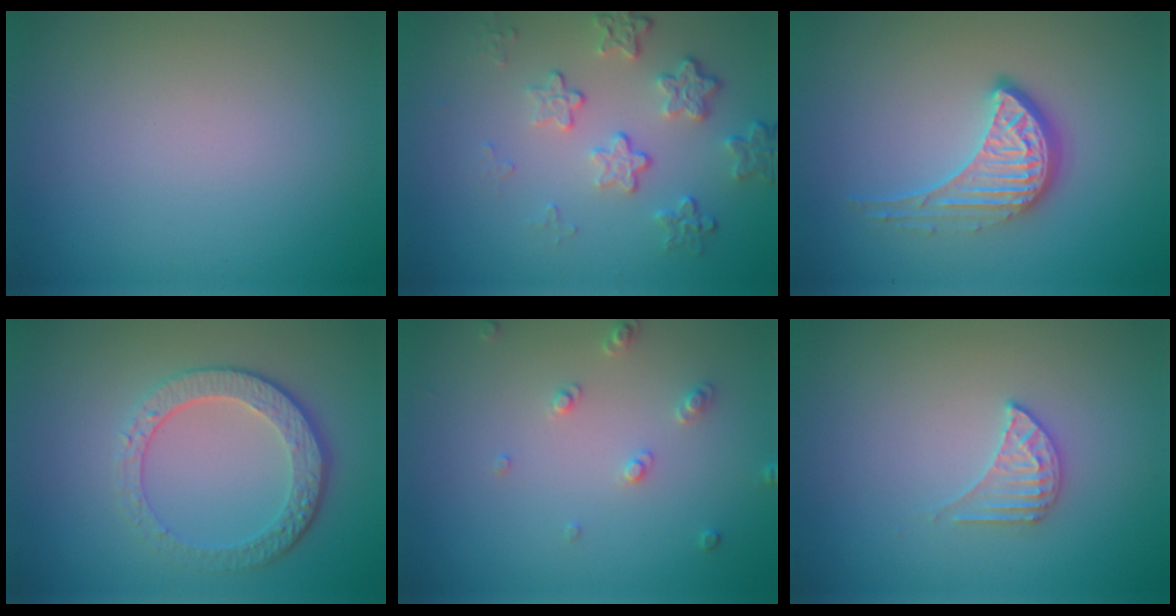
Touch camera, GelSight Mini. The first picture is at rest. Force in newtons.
{"total": 3.9, "press": 2.8, "slide": 2.7}
{"total": 4.1, "press": 3.0, "slide": 2.8}
{"total": 4.5, "press": 3.2, "slide": 3.1}
{"total": 1.6, "press": 1.5, "slide": 0.4}
{"total": 2.1, "press": 2.0, "slide": 0.4}